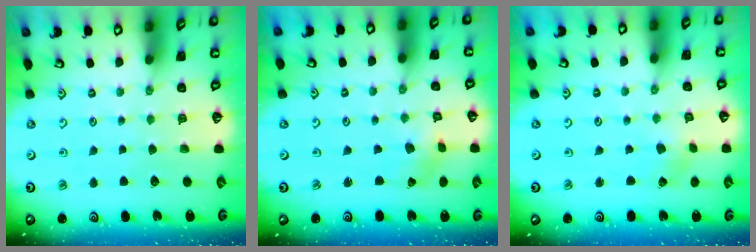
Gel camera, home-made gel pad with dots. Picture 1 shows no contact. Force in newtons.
{"total": 1.1, "press": 1.1, "slide": 0.2}
{"total": 0.7, "press": 0.7, "slide": 0.0}